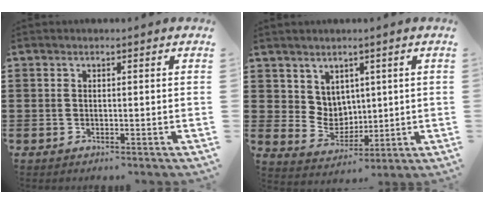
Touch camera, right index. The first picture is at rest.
{"total": 5.2, "force": [3.2, 4.0, 0.8], "torque": [-0.040, -0.004, 0.060]}